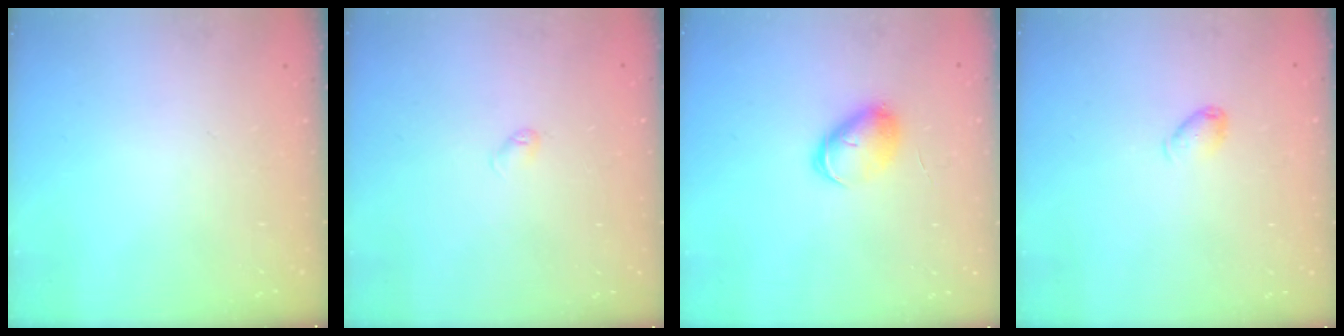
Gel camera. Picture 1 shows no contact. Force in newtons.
{"total": 2.9, "press": 2.8, "slide": 0.5}
{"total": 6.2, "press": 6.2, "slide": 0.1}
{"total": 5.2, "press": 5.1, "slide": 0.9}